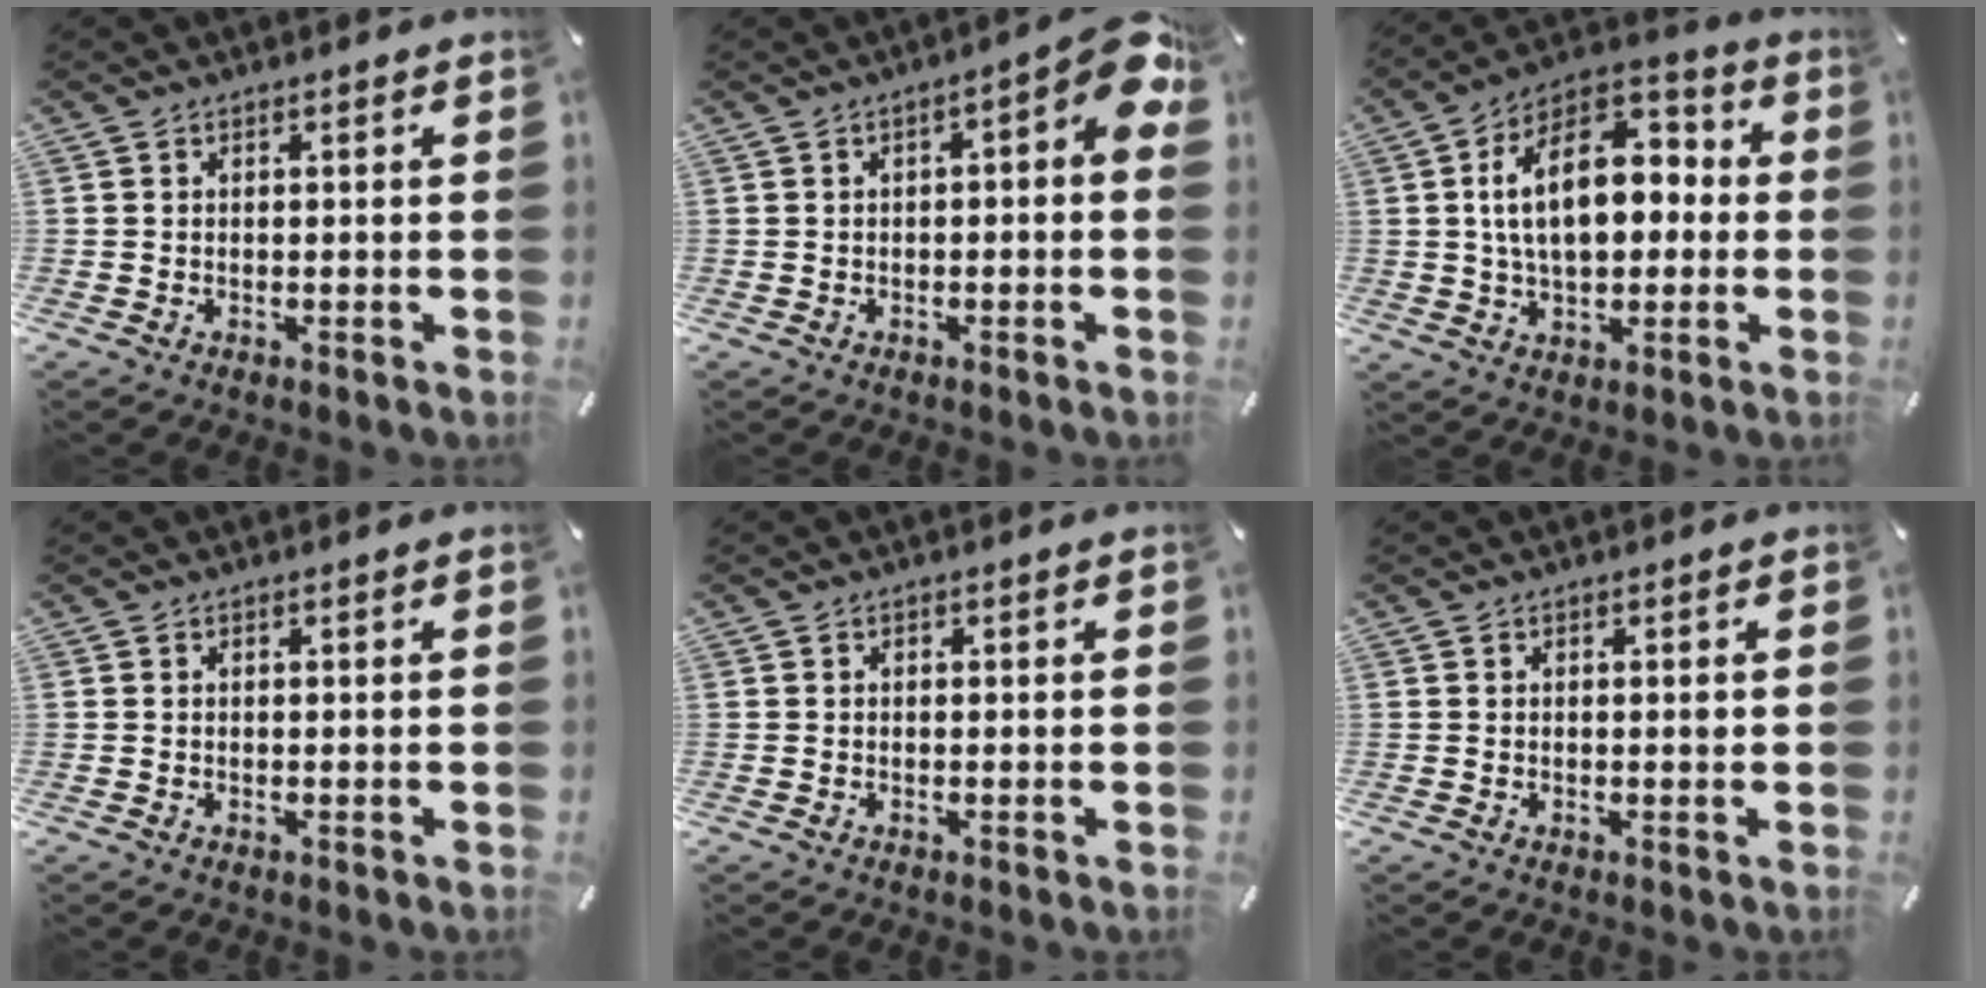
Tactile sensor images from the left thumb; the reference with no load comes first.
{"total": 7.2, "force": [0.7, 2.9, 6.5], "torque": [-0.085, -0.015, 0.011]}
{"total": 17.4, "force": [1.9, 11.0, 13.3], "torque": [-0.230, 0.005, 0.029]}
{"total": 0.0}
{"total": 0.0}
{"total": 0.6, "force": [0.1, 0.2, 0.6], "torque": [-0.010, -0.001, 0.001]}